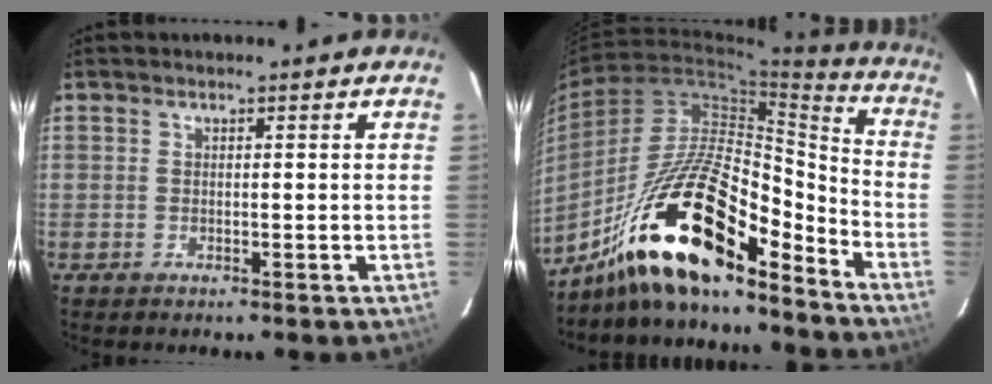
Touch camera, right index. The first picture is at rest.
{"total": 18.8, "force": [-13.0, 4.6, 12.8], "torque": [-0.228, 0.022, -0.227]}